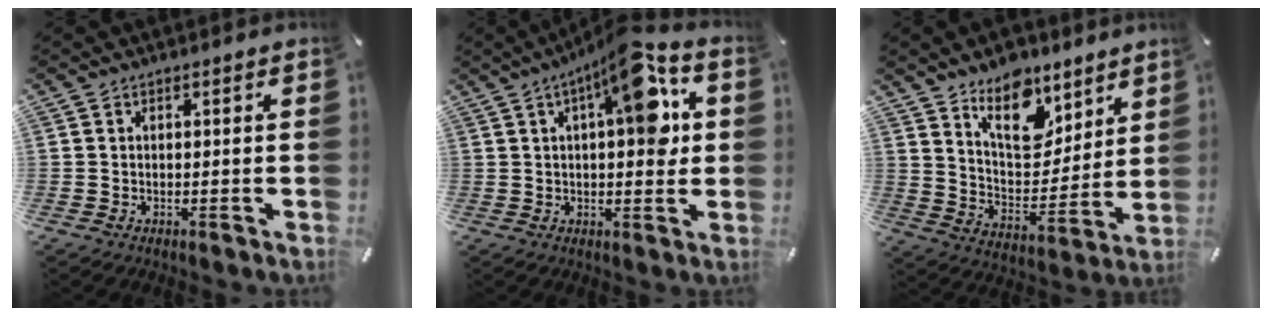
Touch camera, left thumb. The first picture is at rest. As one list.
[{"total": 14.9, "force": [5.5, 5.5, 12.7], "torque": [-0.173, -0.026, 0.085]}, {"total": 14.7, "force": [10.6, 8.2, 6.0], "torque": [-0.085, -0.075, 0.195]}]